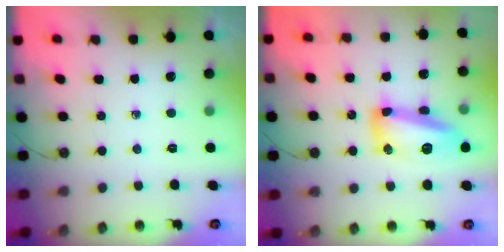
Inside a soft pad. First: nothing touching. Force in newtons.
{"total": 14.7, "press": 14.6, "slide": 1.0}